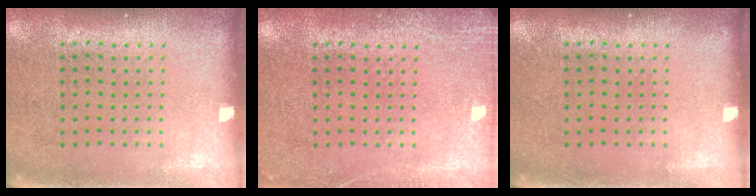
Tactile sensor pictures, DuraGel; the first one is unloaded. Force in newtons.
{"total": 2.5, "press": 2.4, "slide": 0.3}
{"total": 0.0}